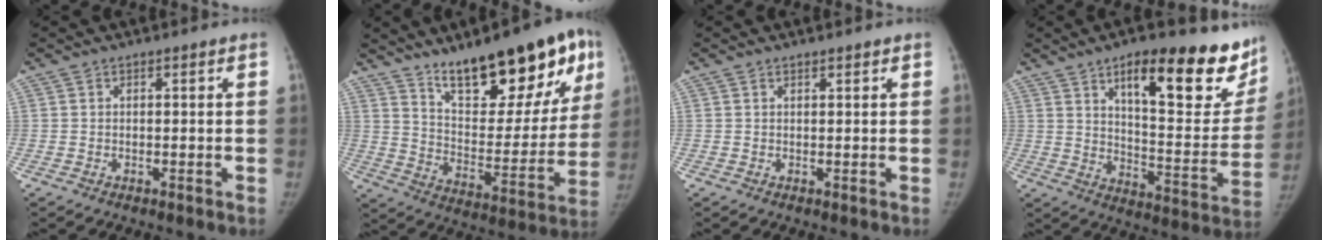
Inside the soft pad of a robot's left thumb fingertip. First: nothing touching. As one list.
[{"total": 24.7, "force": [15.1, 8.7, 17.5], "torque": [-0.199, -0.066, 0.236]}, {"total": 1.0, "force": [0.9, 0.4, 0.4], "torque": [-0.005, -0.005, 0.013]}, {"total": 24.4, "force": [15.8, 8.2, 16.8], "torque": [-0.173, -0.081, 0.223]}]